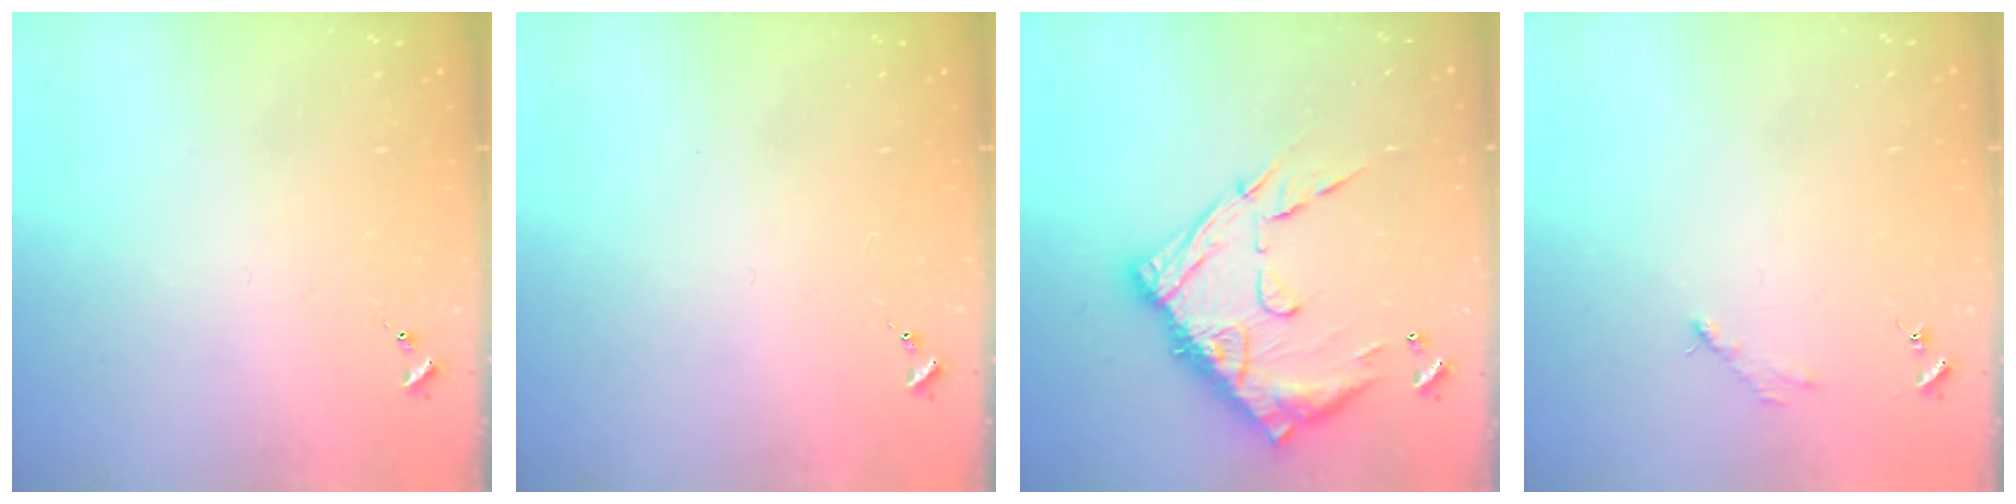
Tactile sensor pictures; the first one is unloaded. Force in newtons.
{"total": 0.0}
{"total": 19.1, "press": 19.0, "slide": 1.7}
{"total": 2.6, "press": 2.6, "slide": 0.3}